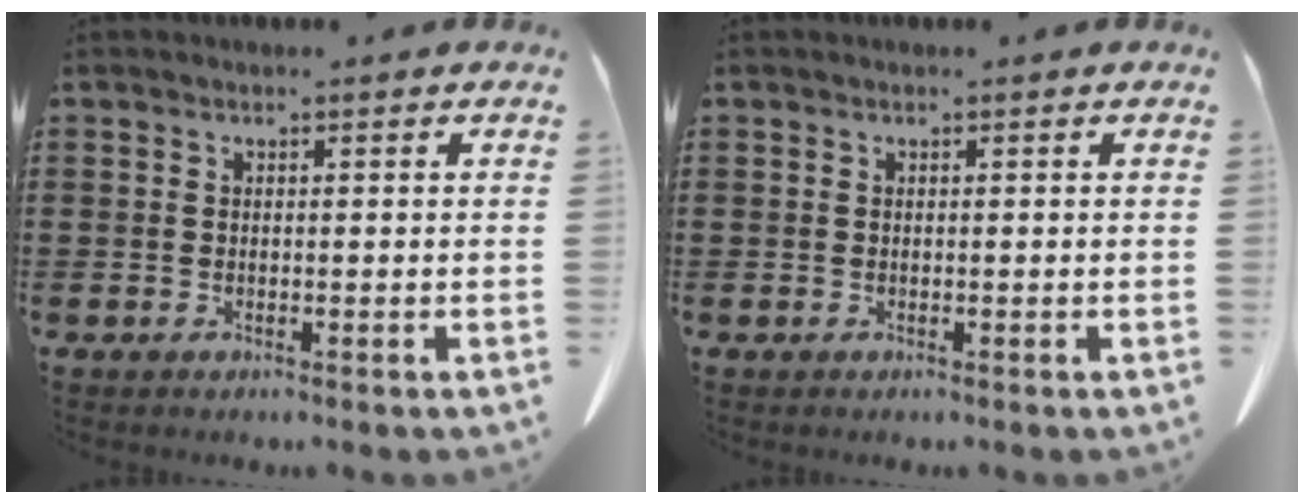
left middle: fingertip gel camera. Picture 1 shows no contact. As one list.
[{"total": 0.0}]